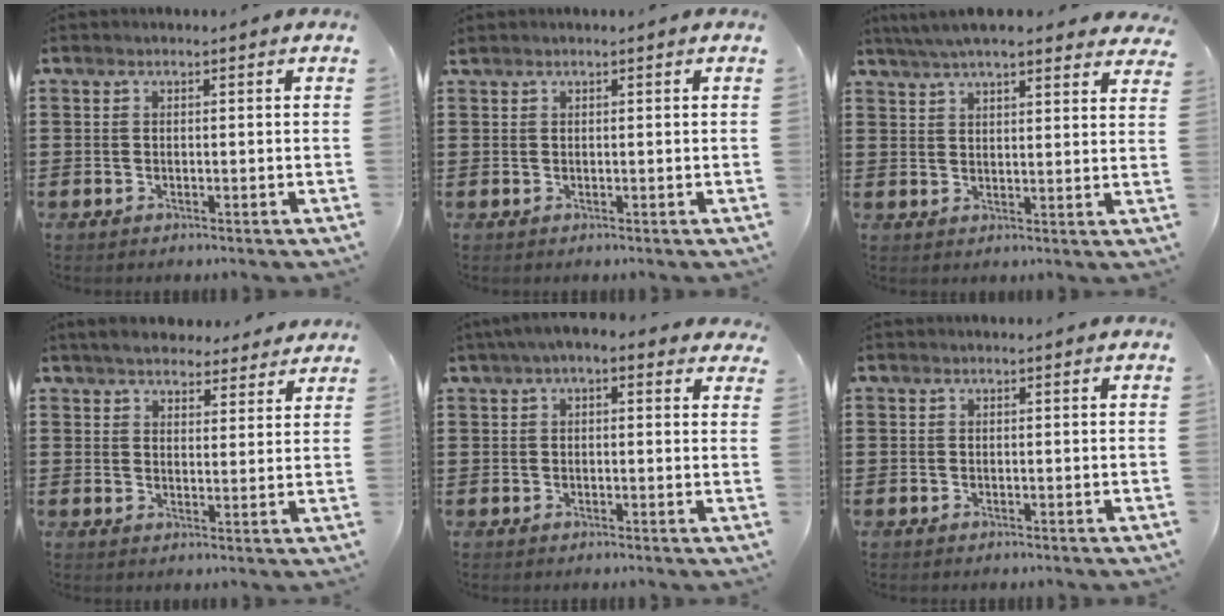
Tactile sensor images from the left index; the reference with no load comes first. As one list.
[{"total": 0.0}, {"total": 5.8, "force": [5.2, 0.5, 2.6], "torque": [-0.064, -0.012, 0.096]}, {"total": 4.7, "force": [4.4, 1.2, 0.9], "torque": [-0.032, -0.009, 0.082]}, {"total": 2.8, "force": [1.2, 1.3, 2.2], "torque": [-0.045, 0.009, 0.020]}, {"total": 0.0}]